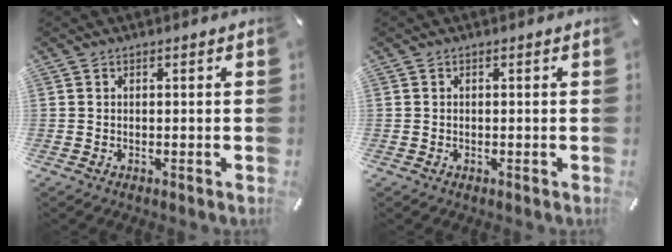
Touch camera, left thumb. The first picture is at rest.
{"total": 0.0}